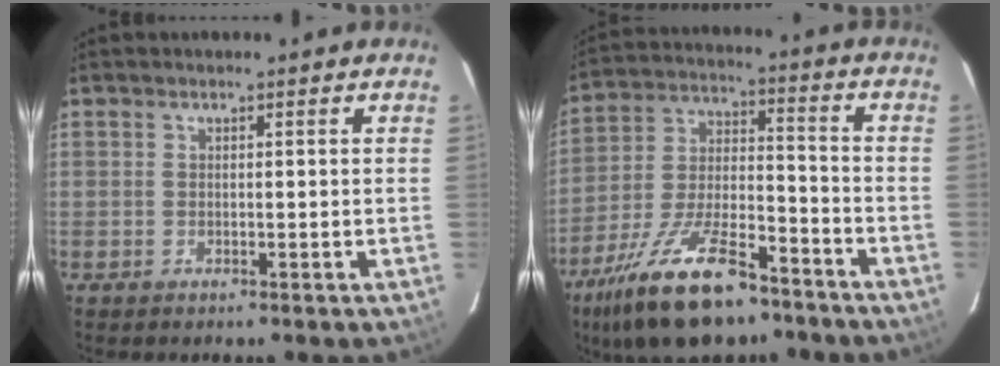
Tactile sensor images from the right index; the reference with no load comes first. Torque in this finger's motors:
{"motor_torque": [1.25, -0.89, 0.55, 0.21]}